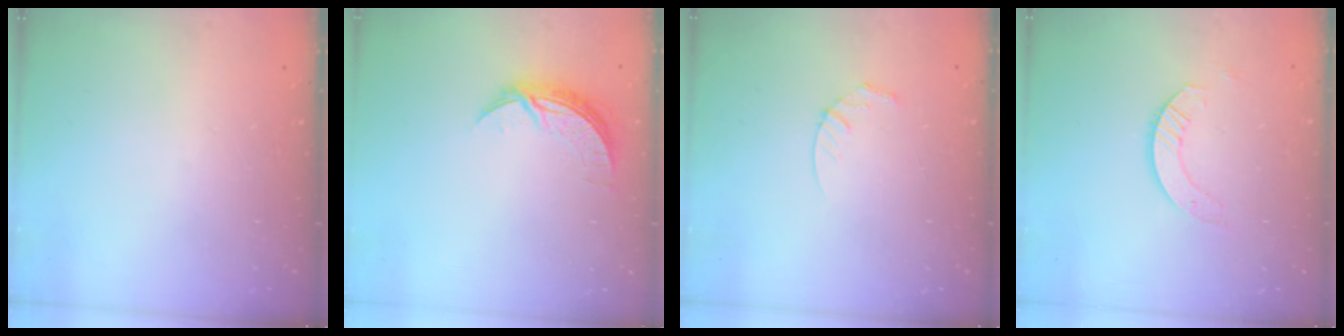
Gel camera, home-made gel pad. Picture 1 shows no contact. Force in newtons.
{"total": 7.6, "press": 7.6, "slide": 0.1}
{"total": 3.5, "press": 3.5, "slide": 0.3}
{"total": 3.8, "press": 3.8, "slide": 0.1}